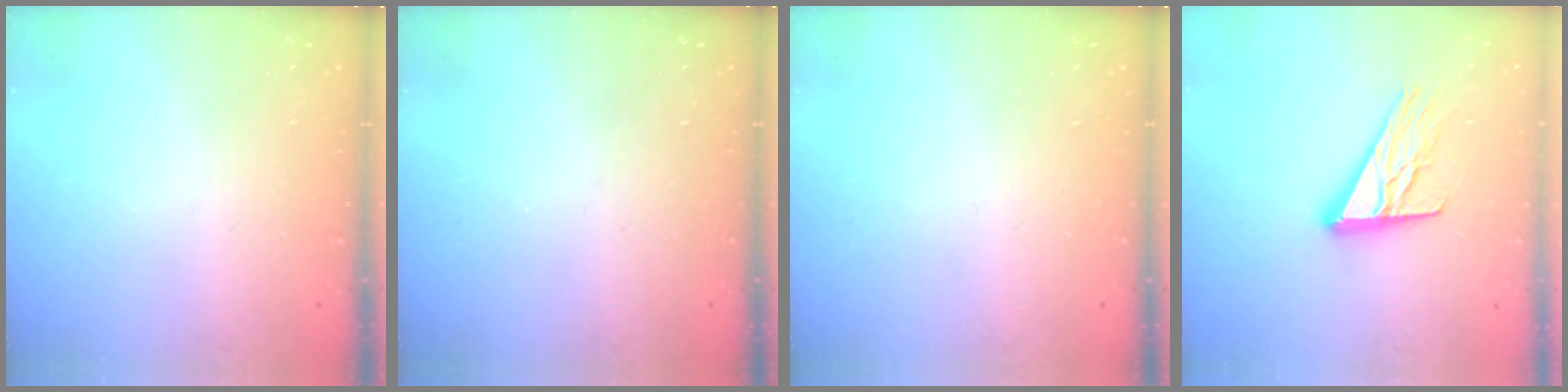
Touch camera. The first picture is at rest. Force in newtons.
{"total": 0.0}
{"total": 0.0}
{"total": 13.9, "press": 13.9, "slide": 1.1}